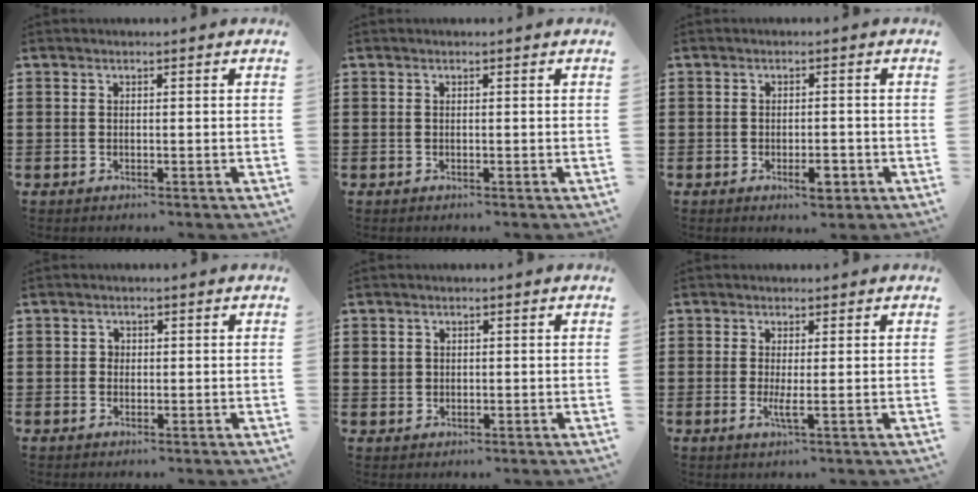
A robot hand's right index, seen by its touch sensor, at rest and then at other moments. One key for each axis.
{"total": 0.0}
{"total": 2.8, "fx": -1.5, "fy": 1.0, "fz": 2.2, "tx": -0.039, "ty": -0.002, "tz": -0.025}
{"total": 0.8, "fx": 0.1, "fy": 0.8, "fz": 0.3, "tx": -0.008, "ty": 0.003, "tz": 0.002}
{"total": 1.3, "fx": 0.4, "fy": 1.2, "fz": 0.4, "tx": -0.012, "ty": 0.006, "tz": 0.007}
{"total": 2.3, "fx": -0.2, "fy": 0.0, "fz": 2.3, "tx": -0.041, "ty": -0.007, "tz": -0.004}